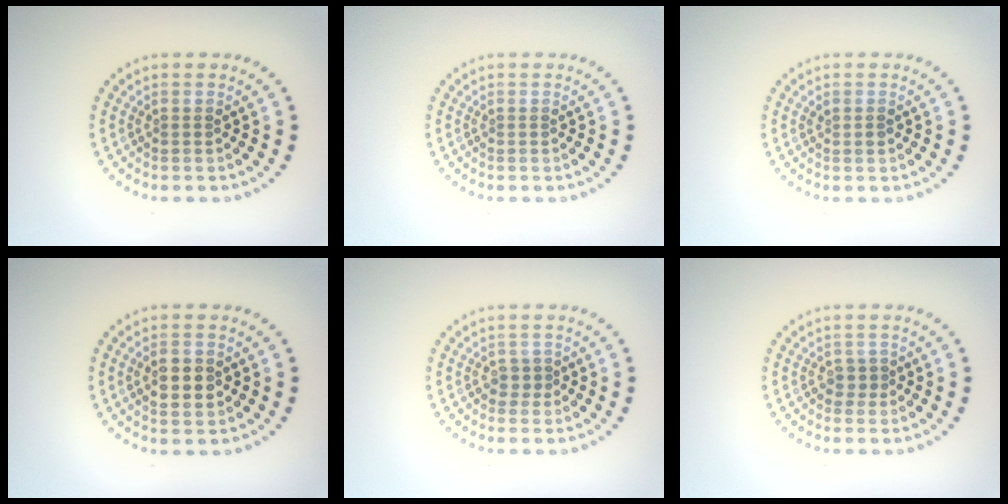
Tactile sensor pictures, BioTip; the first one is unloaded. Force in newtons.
{"total": 0.0}
{"total": 0.7, "press": 0.7, "slide": 0.2}
{"total": 2.8, "press": 2.8, "slide": 0.2}
{"total": 0.9, "press": 0.6, "slide": 0.6}
{"total": 0.9, "press": 0.6, "slide": 0.6}